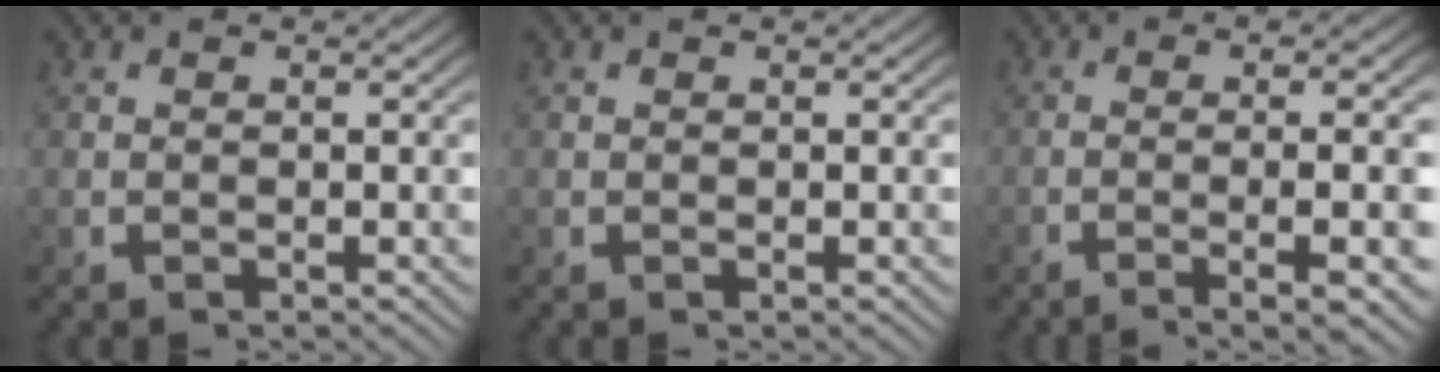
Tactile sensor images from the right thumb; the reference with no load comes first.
{"total": 0.0}
{"total": 7.7, "force": [-3.2, 1.9, 6.8], "torque": [-0.107, -0.011, -0.038]}